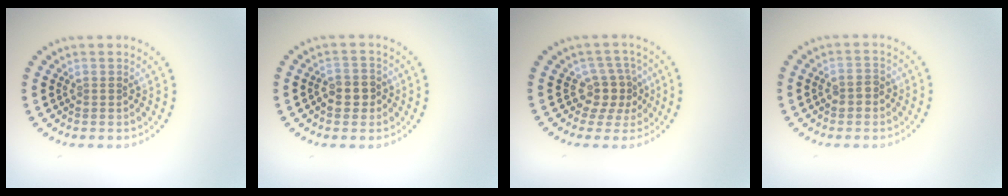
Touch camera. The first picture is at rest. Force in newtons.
{"total": 2.3, "press": 2.2, "slide": 0.5}
{"total": 2.9, "press": 2.2, "slide": 1.9}
{"total": 1.6, "press": 1.6, "slide": 0.2}